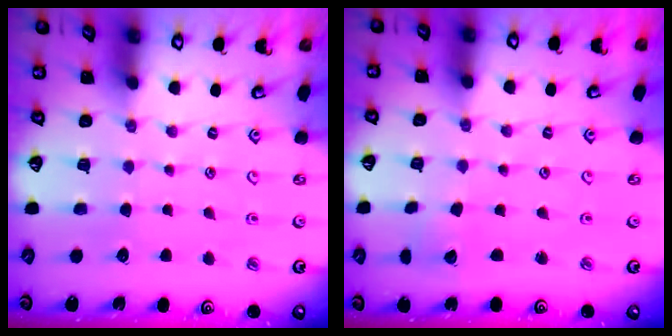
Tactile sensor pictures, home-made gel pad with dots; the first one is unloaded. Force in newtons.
{"total": 2.3, "press": 2.3, "slide": 0.1}